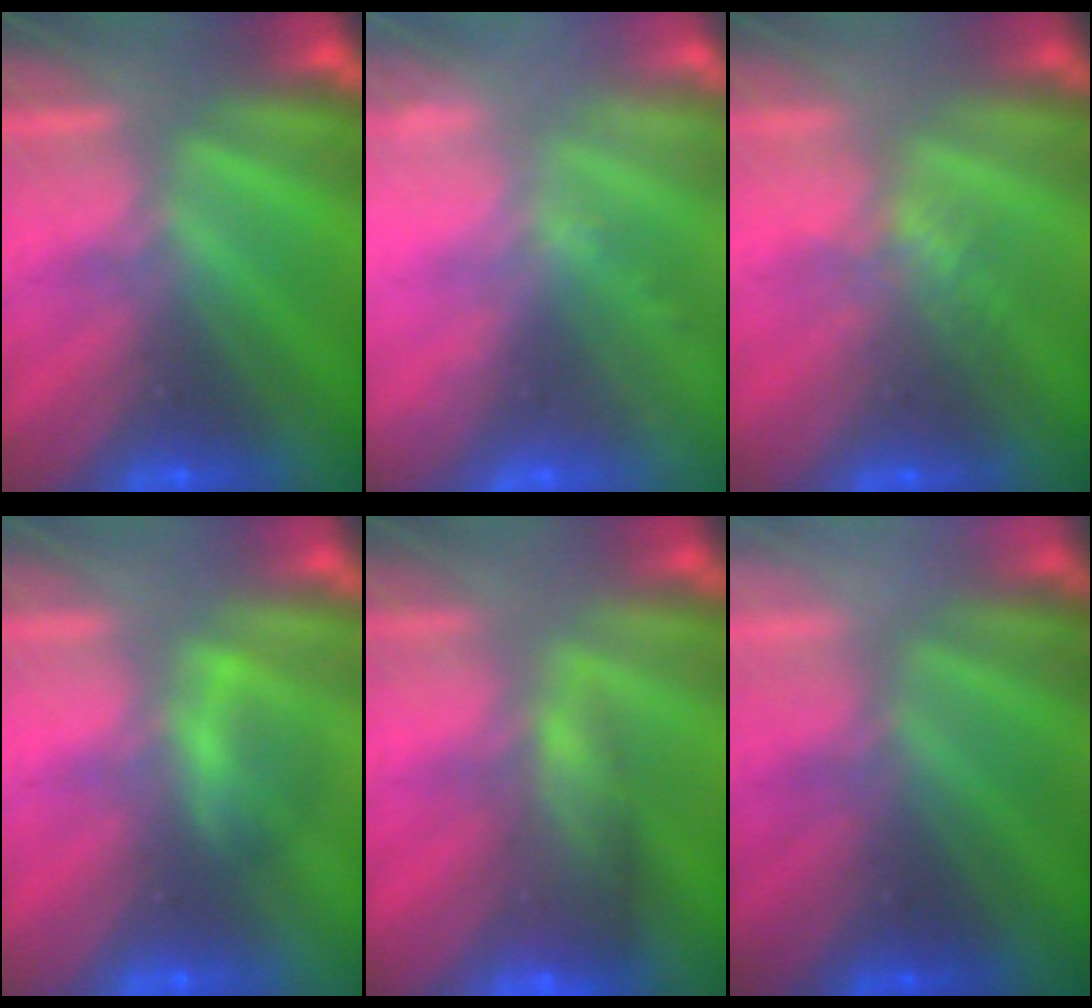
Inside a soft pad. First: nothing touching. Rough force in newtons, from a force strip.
{"total": 2.4}
{"total": 2.1}
{"total": 2.1}
{"total": 9.4}
{"total": 2.4}